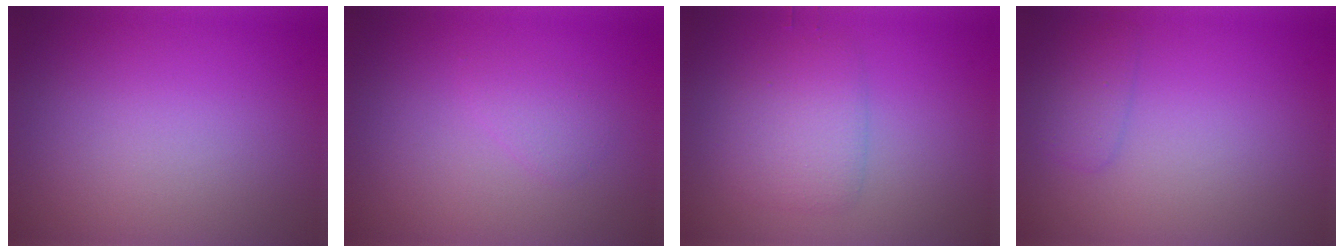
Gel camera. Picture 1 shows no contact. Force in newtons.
{"total": 1.1, "press": 1.1, "slide": 0.1}
{"total": 2.9, "press": 2.9, "slide": 0.1}
{"total": 1.5, "press": 1.5, "slide": 0.1}